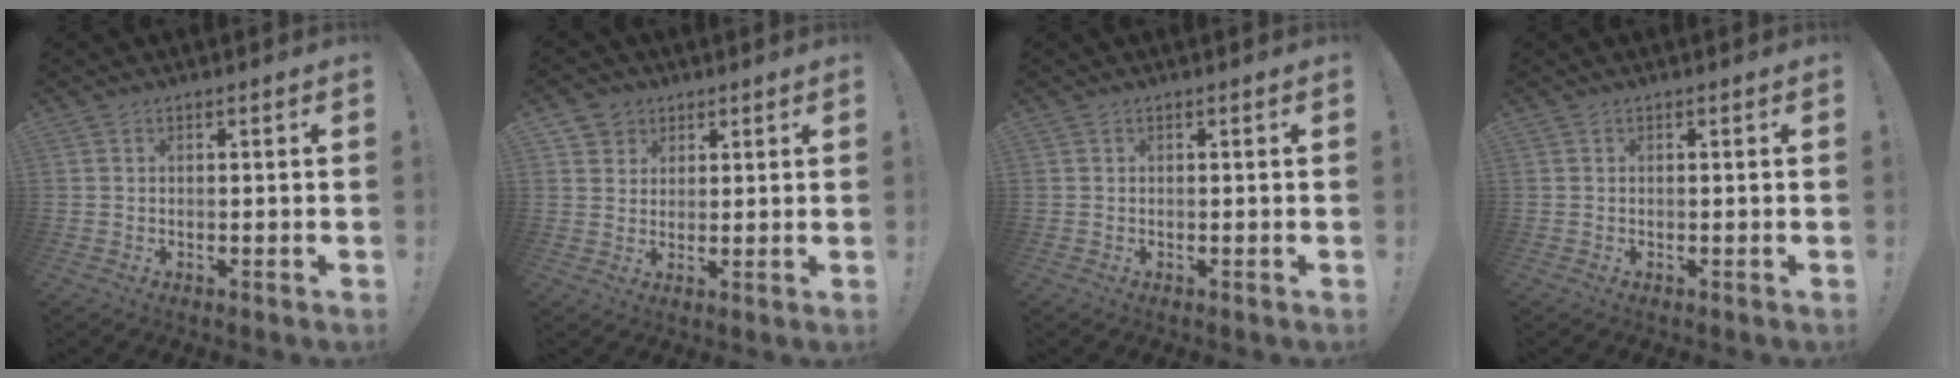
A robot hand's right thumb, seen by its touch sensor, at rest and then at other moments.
{"total": 4.7, "force": [2.3, 4.0, 0.3], "torque": [0.000, -0.016, 0.044]}
{"total": 0.0}
{"total": 0.0}